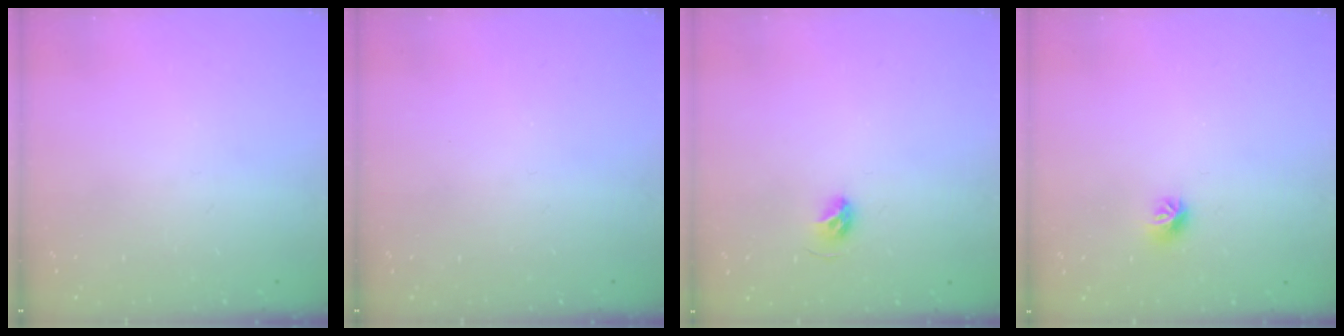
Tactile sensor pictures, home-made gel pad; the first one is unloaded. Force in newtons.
{"total": 0.0}
{"total": 5.4, "press": 5.2, "slide": 1.2}
{"total": 7.4, "press": 7.4, "slide": 0.7}